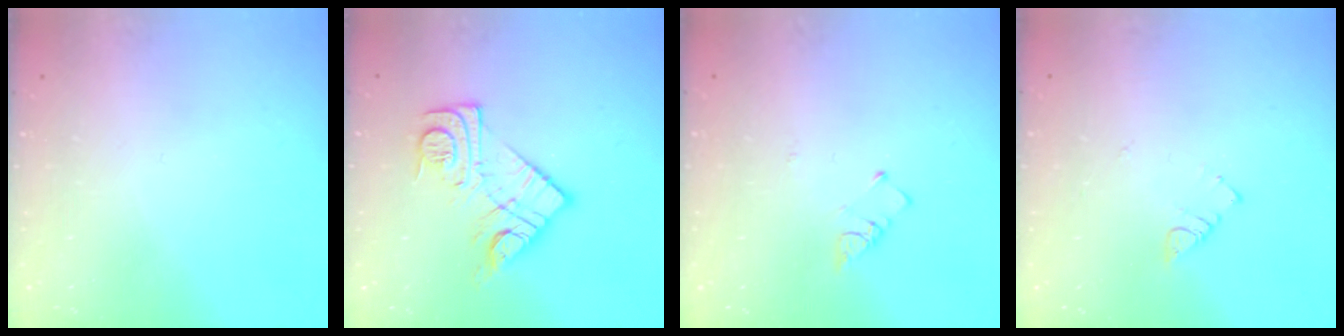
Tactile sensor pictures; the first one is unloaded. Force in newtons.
{"total": 13.8, "press": 13.7, "slide": 0.8}
{"total": 2.6, "press": 2.6, "slide": 0.5}
{"total": 3.0, "press": 2.9, "slide": 0.4}